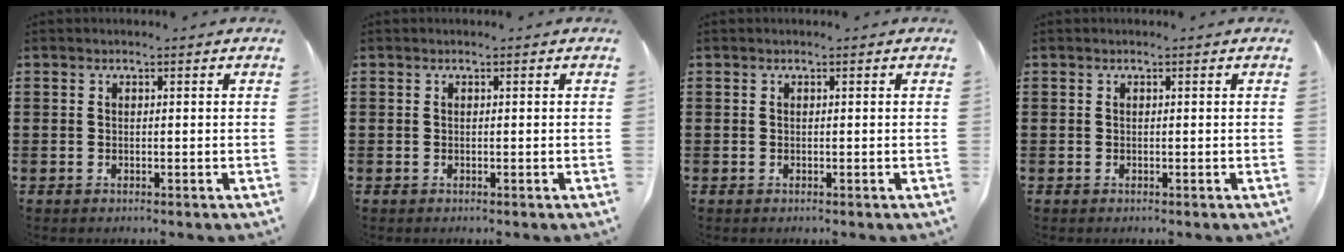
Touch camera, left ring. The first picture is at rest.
{"total": 0.0}
{"total": 0.0}
{"total": 0.0}